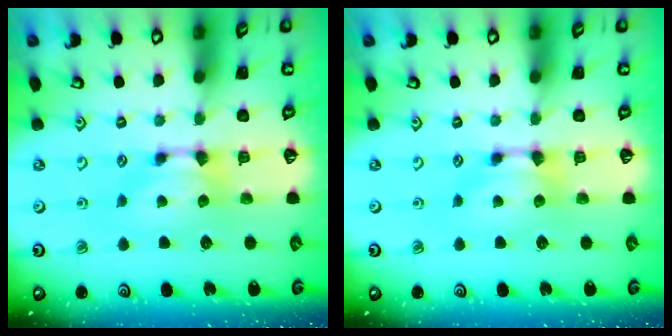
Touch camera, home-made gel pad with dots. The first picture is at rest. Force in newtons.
{"total": 0.0}